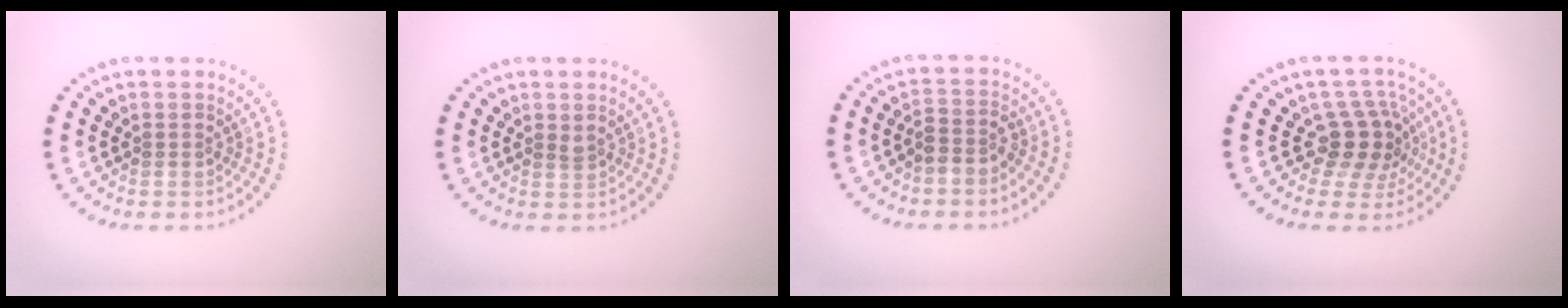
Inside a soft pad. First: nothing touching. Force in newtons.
{"total": 0.8, "press": 0.6, "slide": 0.5}
{"total": 2.0, "press": 1.6, "slide": 1.1}
{"total": 3.7, "press": 2.7, "slide": 2.4}